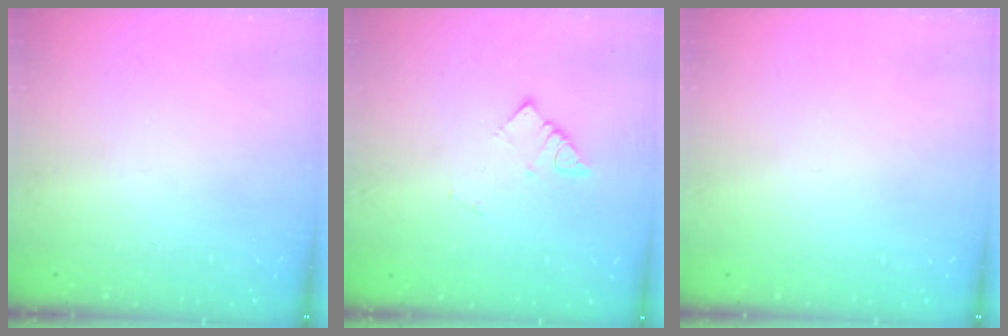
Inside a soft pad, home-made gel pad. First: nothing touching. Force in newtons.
{"total": 2.7, "press": 2.7, "slide": 0.1}
{"total": 0.0}